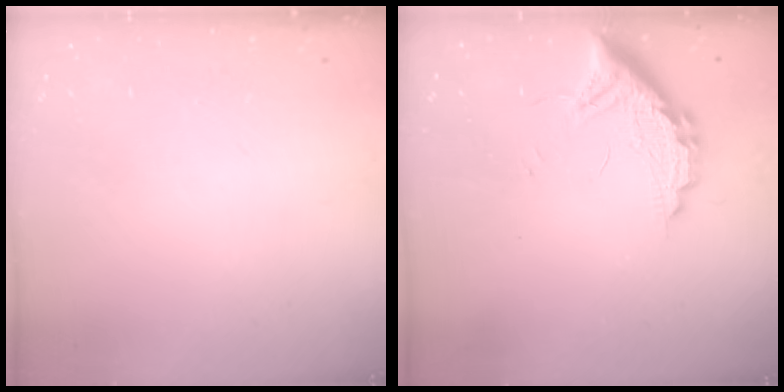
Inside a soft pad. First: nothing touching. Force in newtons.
{"total": 10.9, "press": 10.9, "slide": 0.9}